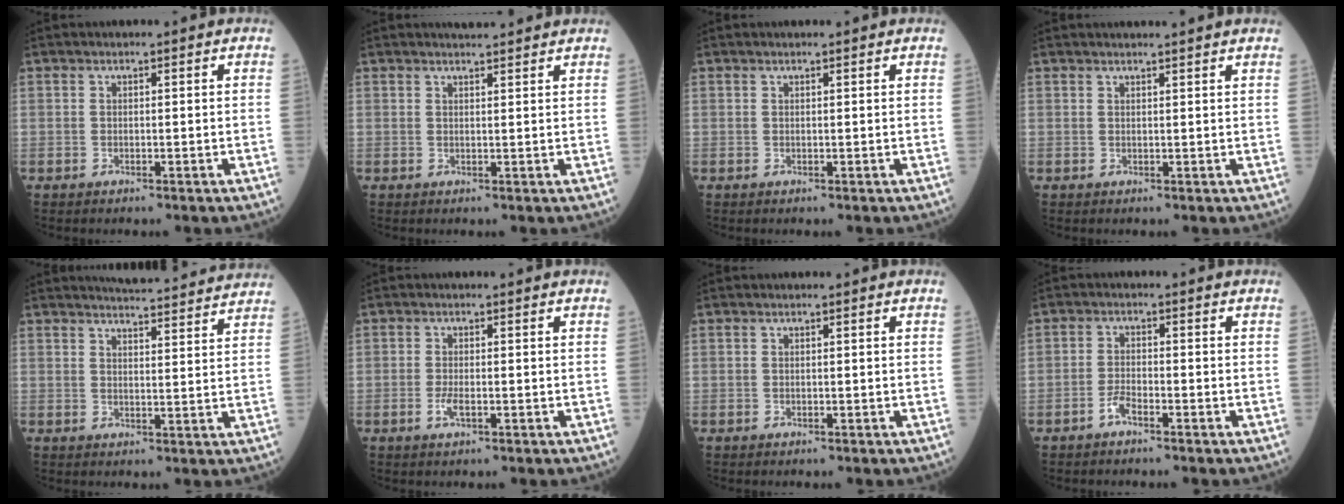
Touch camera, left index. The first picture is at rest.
{"total": 3.5, "force": [3.3, 0.2, 1.1], "torque": [-0.020, 0.013, 0.044]}
{"total": 1.3, "force": [1.2, -0.1, 0.4], "torque": [-0.006, 0.006, 0.018]}
{"total": 5.3, "force": [4.9, -0.3, 1.8], "torque": [-0.022, 0.021, 0.054]}
{"total": 12.6, "force": [12.2, 0.5, 3.3], "torque": [-0.044, -0.001, 0.144]}
{"total": 1.9, "force": [-0.7, 0.5, 1.7], "torque": [-0.040, -0.004, -0.014]}
{"total": 0.0}
{"total": 2.2, "force": [-1.6, 0.3, 1.4], "torque": [-0.032, -0.001, -0.034]}